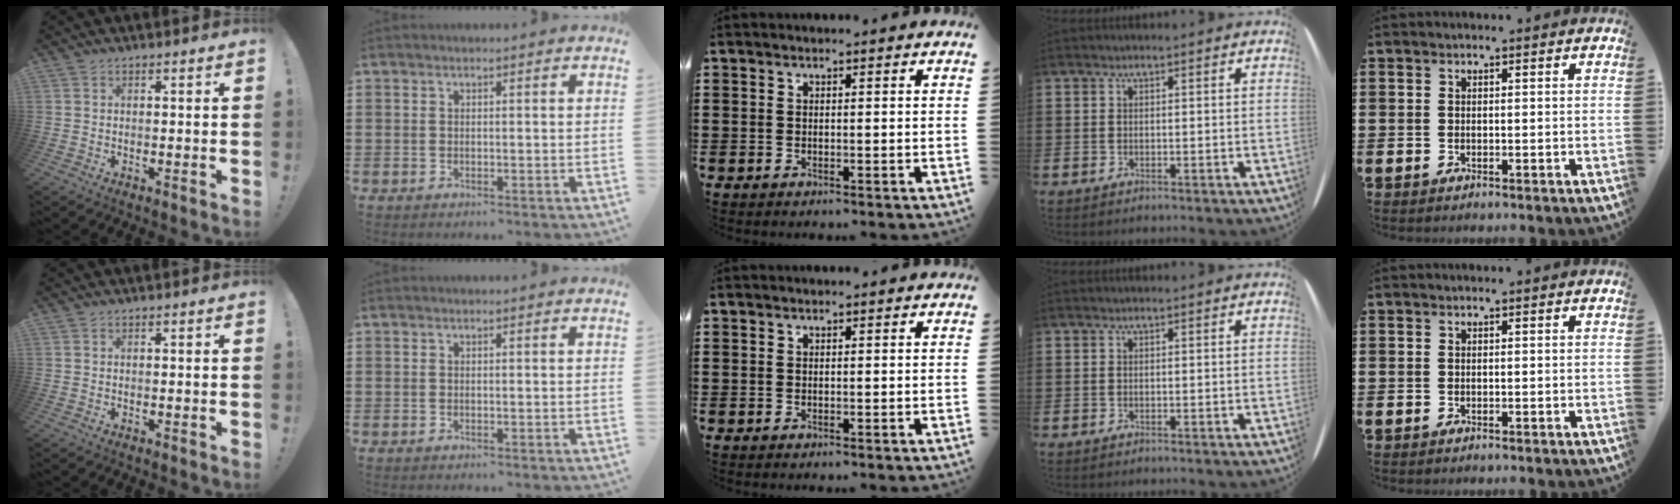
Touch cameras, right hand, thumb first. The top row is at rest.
{}